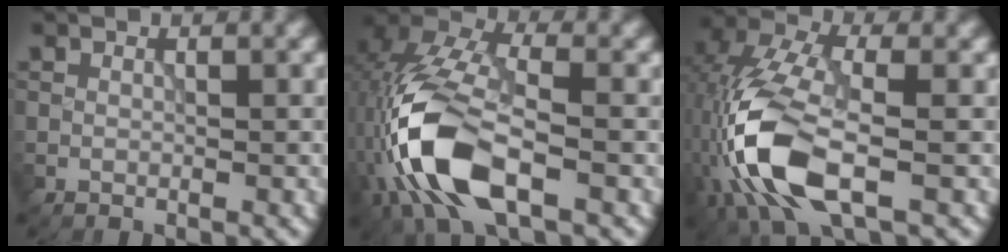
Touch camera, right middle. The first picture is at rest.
{"total": 10.8, "force": [-3.9, 5.2, 8.6], "torque": [-0.187, 0.007, -0.081]}
{"total": 9.7, "force": [-3.1, 4.8, 7.9], "torque": [-0.178, 0.006, -0.072]}